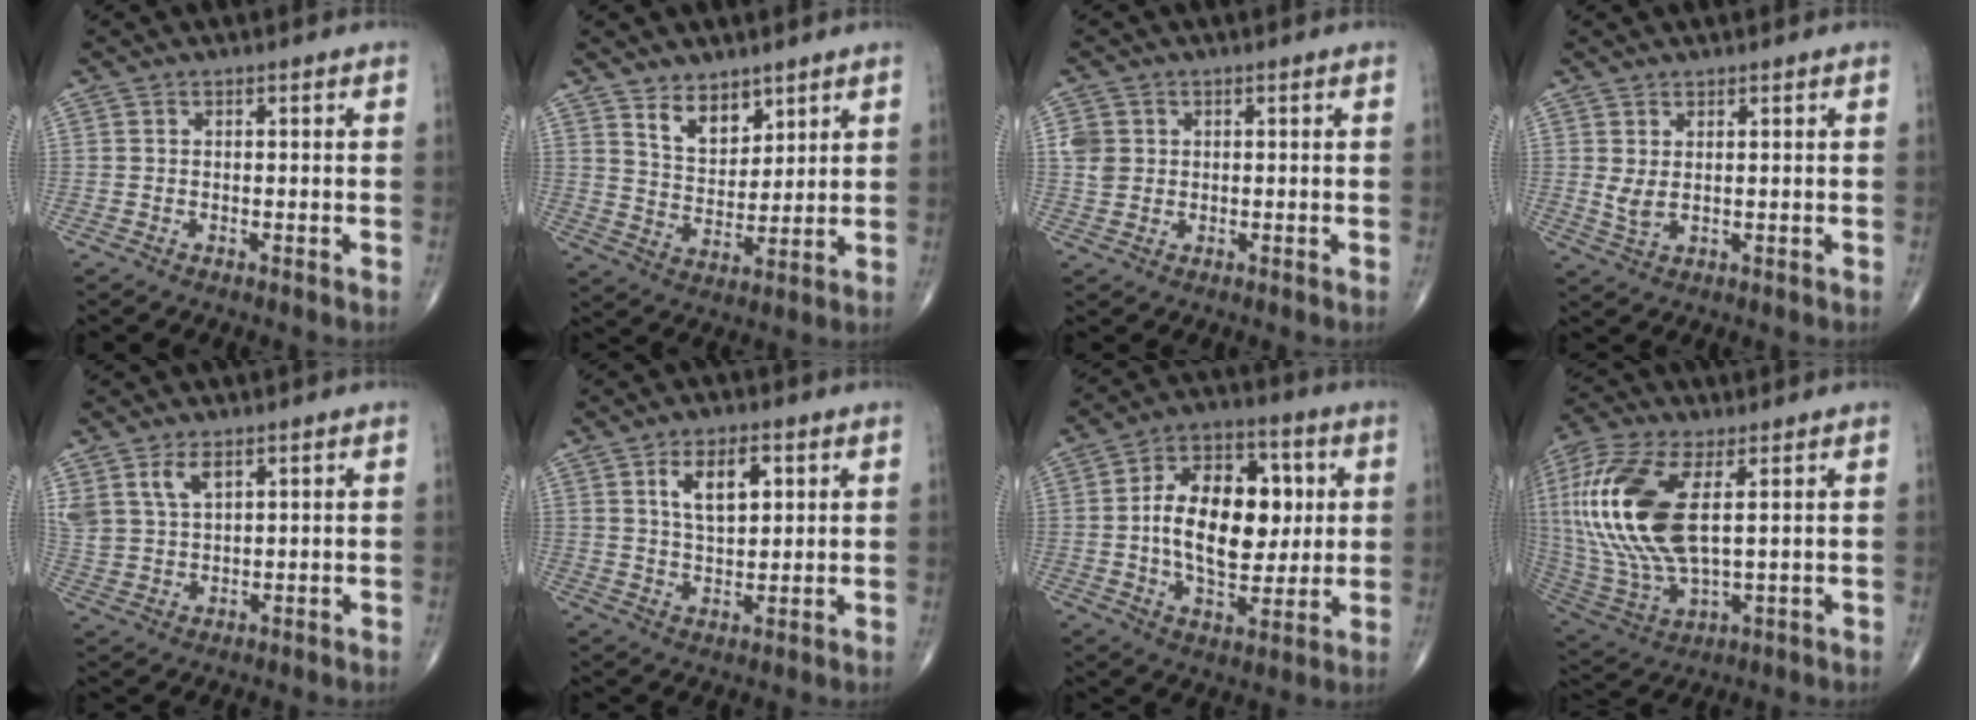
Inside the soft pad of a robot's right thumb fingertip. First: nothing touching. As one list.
[{"total": 7.6, "force": [5.1, 4.3, 3.6], "torque": [-0.037, -0.043, 0.100]}, {"total": 3.7, "force": [0.7, 3.2, 1.7], "torque": [-0.022, 0.001, 0.017]}, {"total": 2.8, "force": [0.7, 1.1, 2.5], "torque": [-0.054, -0.006, 0.021]}, {"total": 6.4, "force": [3.6, 3.4, 4.0], "torque": [-0.078, -0.012, 0.081]}, {"total": 8.0, "force": [3.0, 4.1, 6.2], "torque": [-0.091, -0.013, 0.055]}, {"total": 18.7, "force": [1.7, 11.1, 15.0], "torque": [-0.207, 0.007, 0.028]}, {"total": 22.1, "force": [4.4, 9.9, 19.3], "torque": [-0.441, -0.017, 0.088]}]